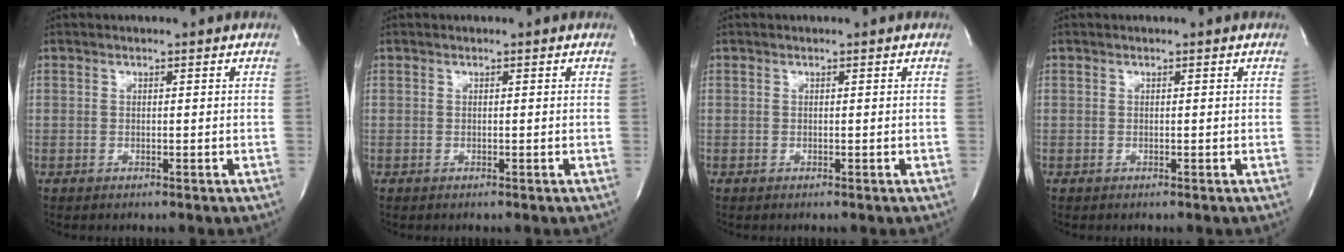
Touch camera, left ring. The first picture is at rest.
{"total": 0.0}
{"total": 0.0}
{"total": 0.0}